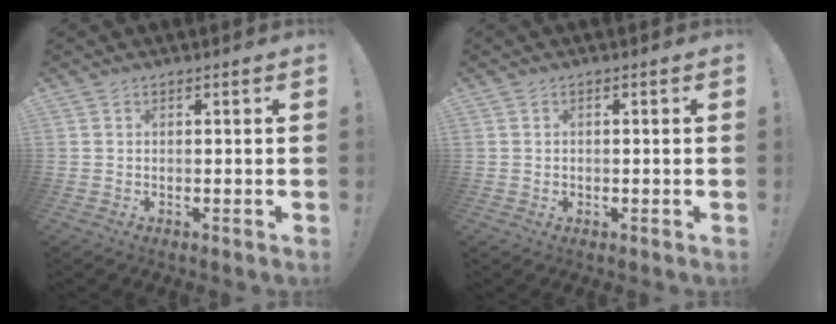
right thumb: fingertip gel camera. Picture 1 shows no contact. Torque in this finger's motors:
{"motor_torque": [-0.06, 0.12, 0.08, -0.15, 0.00]}